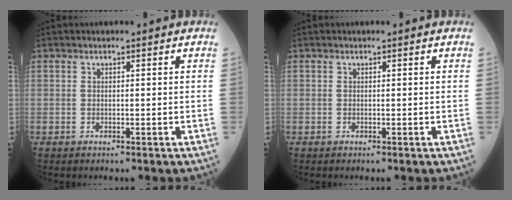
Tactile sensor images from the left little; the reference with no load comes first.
{"total": 0.0}